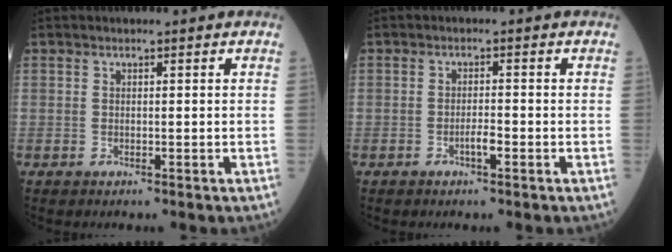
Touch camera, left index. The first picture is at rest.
{"total": 1.7, "force": [-0.9, 0.2, 1.4], "torque": [-0.026, 0.001, -0.016]}